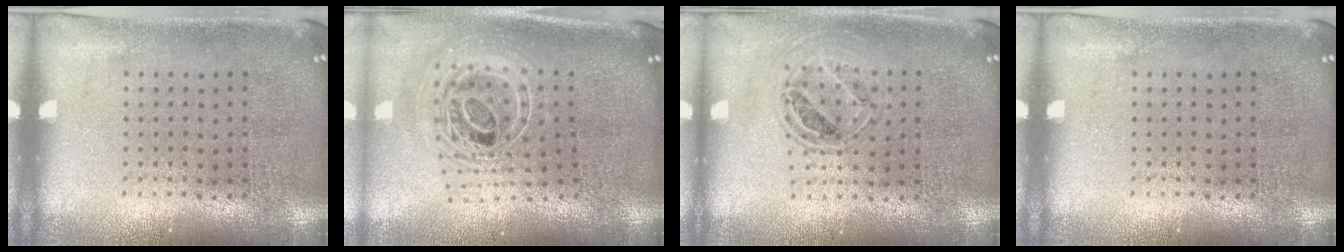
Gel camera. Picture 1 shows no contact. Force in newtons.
{"total": 2.7, "press": 1.9, "slide": 1.9}
{"total": 0.8, "press": 0.7, "slide": 0.2}
{"total": 0.0}